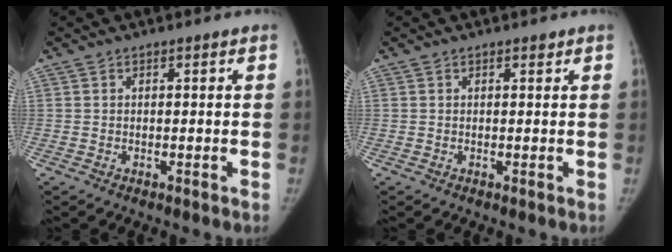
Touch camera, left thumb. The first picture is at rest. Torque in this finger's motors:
{"motor_torque": [0.07, -0.08, 0.44, -0.35, 0.05]}